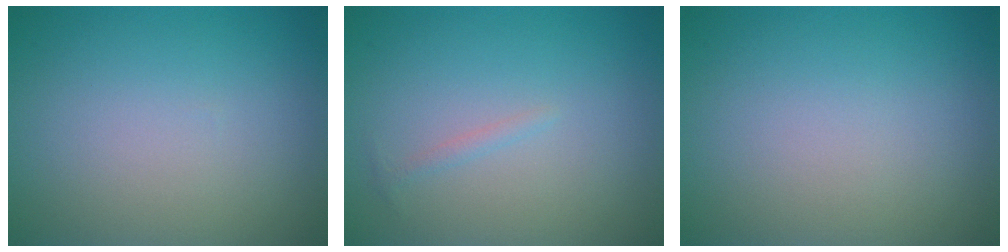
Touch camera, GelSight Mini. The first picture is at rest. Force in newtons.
{"total": 0.7, "press": 0.7, "slide": 0.1}
{"total": 0.0}